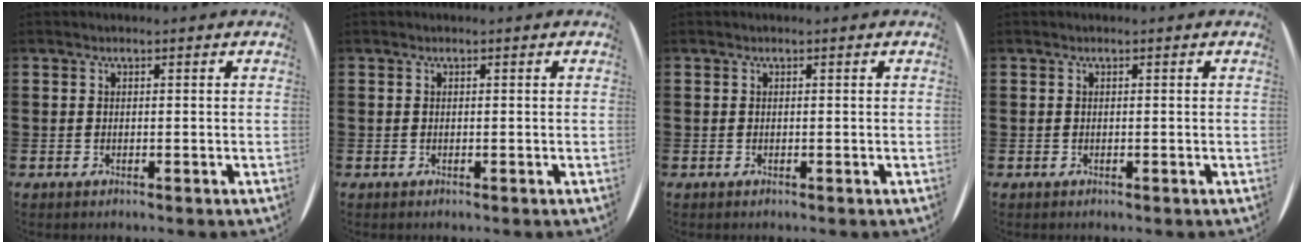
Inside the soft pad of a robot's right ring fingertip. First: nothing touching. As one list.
[{"total": 0.0}, {"total": 0.0}, {"total": 0.0}]